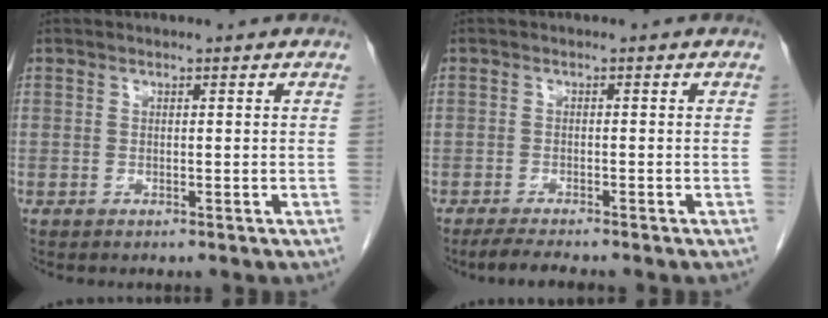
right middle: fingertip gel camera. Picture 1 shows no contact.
{"total": 3.3, "force": [-2.9, 0.1, 1.7], "torque": [-0.033, -0.011, -0.049]}